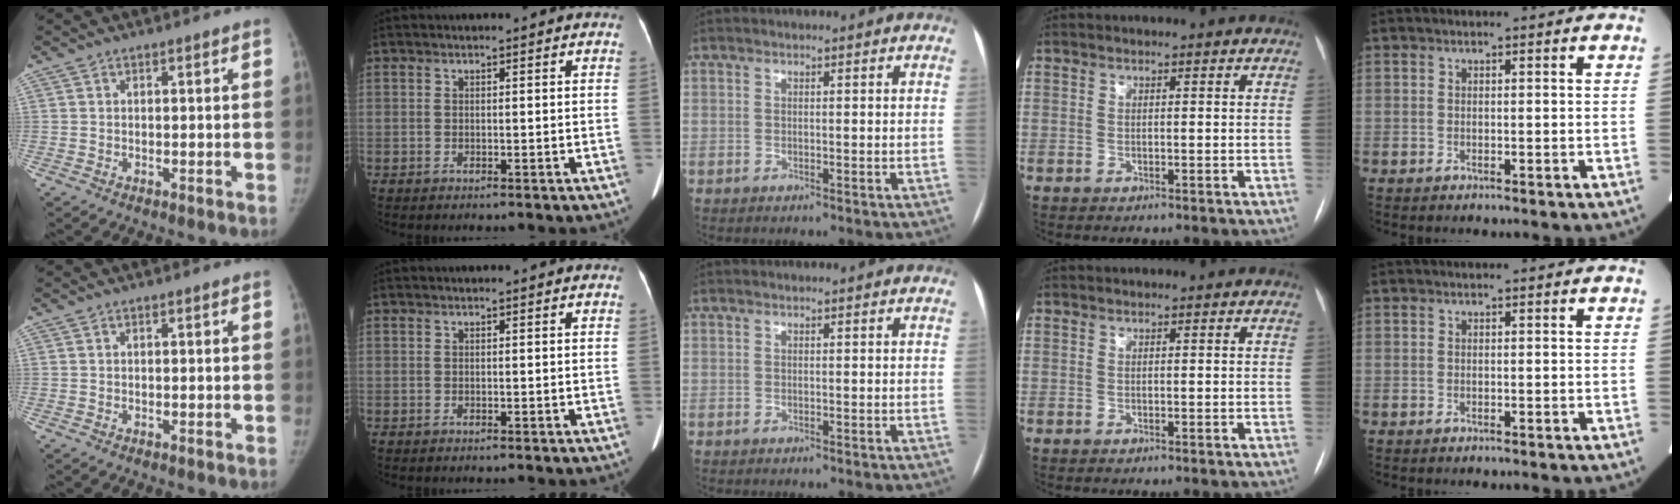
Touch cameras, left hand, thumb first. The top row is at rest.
{}